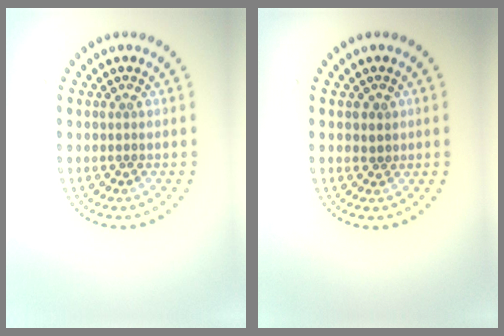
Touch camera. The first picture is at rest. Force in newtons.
{"total": 0.8, "press": 0.4, "slide": 0.7}